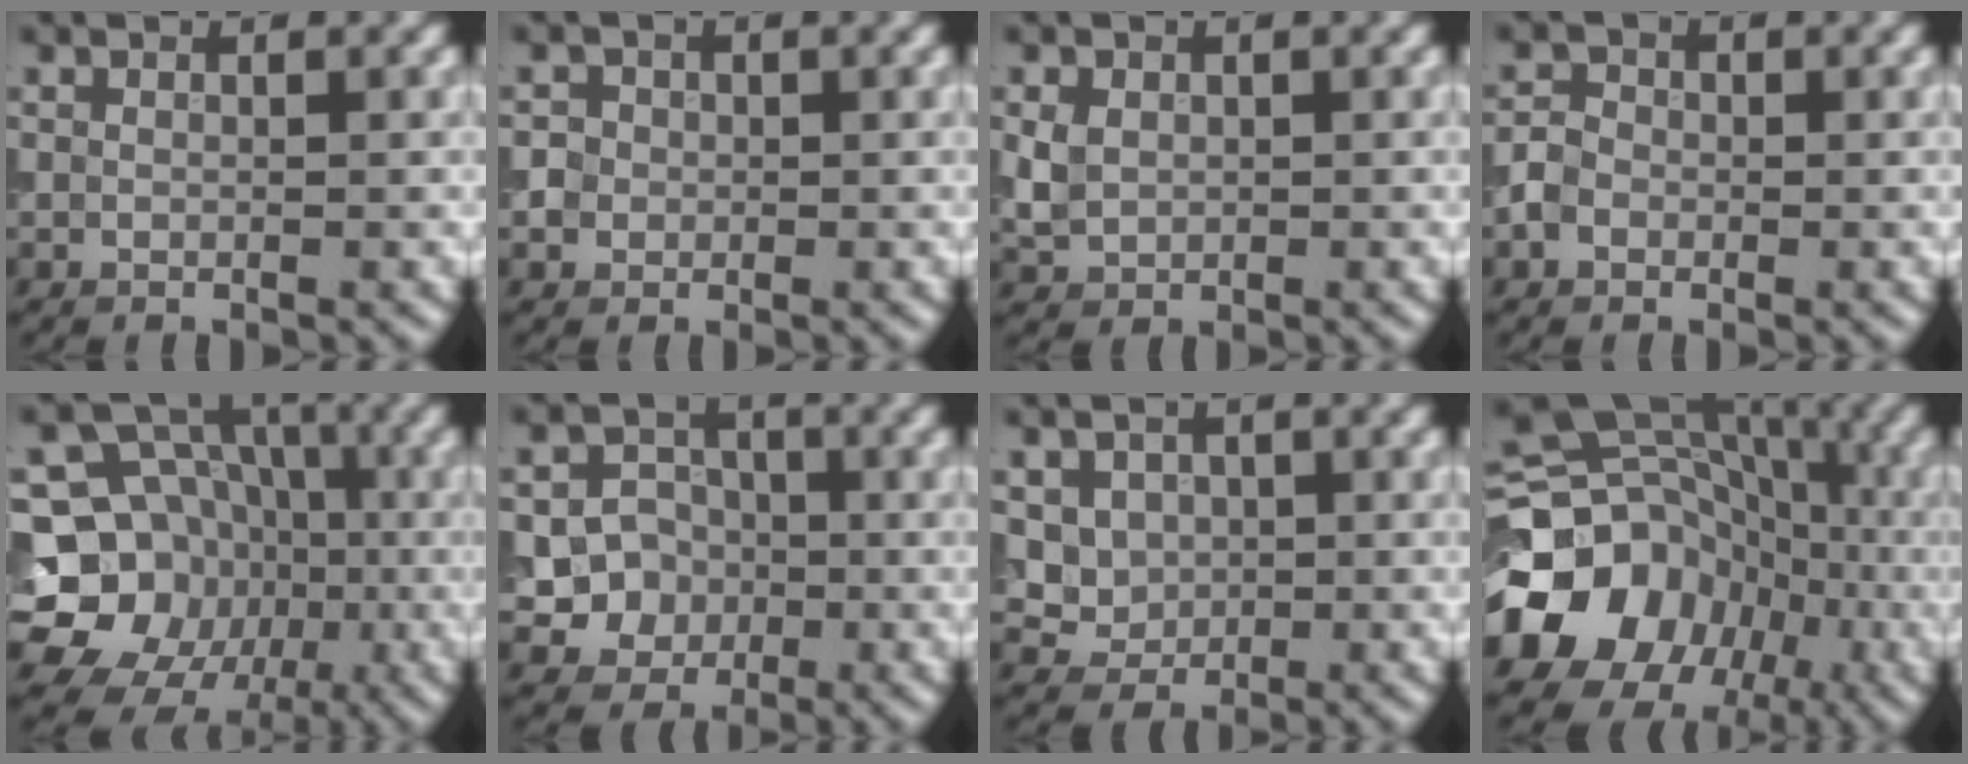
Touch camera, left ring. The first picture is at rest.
{"total": 2.3, "force": [0.2, 2.2, 0.7], "torque": [0.009, 0.010, -0.007]}
{"total": 2.2, "force": [0.3, 1.8, 1.2], "torque": [-0.024, -0.001, 0.006]}
{"total": 1.8, "force": [-0.7, 1.5, 0.7], "torque": [-0.010, 0.003, -0.020]}
{"total": 12.6, "force": [-2.5, 11.1, 5.4], "torque": [-0.085, -0.012, -0.068]}
{"total": 6.2, "force": [-1.0, 5.8, 1.8], "torque": [-0.014, 0.012, -0.040]}
{"total": 3.8, "force": [1.0, 3.4, 1.5], "torque": [-0.033, -0.007, 0.023]}
{"total": 18.6, "force": [-5.8, 16.2, 7.1], "torque": [-0.142, -0.030, -0.122]}